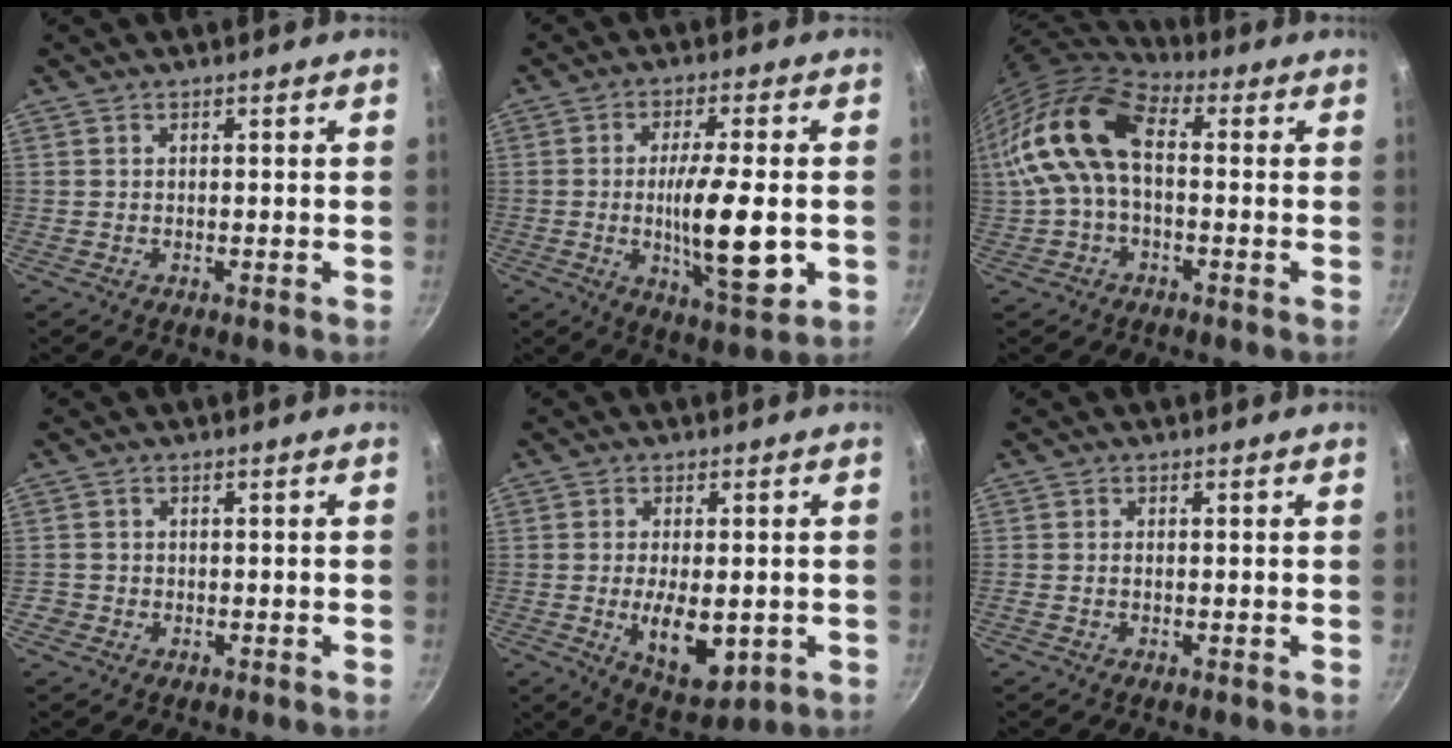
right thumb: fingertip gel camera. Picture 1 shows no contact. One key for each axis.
{"total": 14.4, "fx": -1.9, "fy": 3.8, "fz": 13.8, "tx": -0.222, "ty": -0.005, "tz": -0.028}
{"total": 15.9, "fx": 0.7, "fy": 9.5, "fz": 12.8, "tx": -0.248, "ty": 0.034, "tz": -0.001}
{"total": 1.5, "fx": -0.7, "fy": 1.4, "fz": 0.3, "tx": 0.001, "ty": 0.009, "tz": -0.009}
{"total": 10.2, "fx": -1.7, "fy": 5.1, "fz": 8.7, "tx": -0.128, "ty": -0.008, "tz": -0.011}
{"total": 0.6, "fx": -0.1, "fy": 0.4, "fz": 0.4, "tx": -0.010, "ty": 0.003, "tz": -0.004}